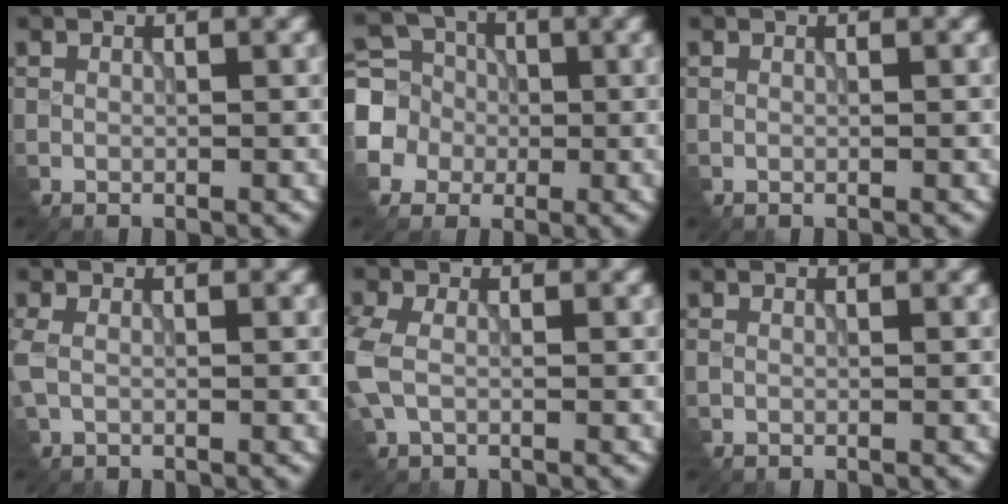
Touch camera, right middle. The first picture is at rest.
{"total": 5.3, "force": [-0.8, 4.9, 1.7], "torque": [-0.045, 0.001, -0.025]}
{"total": 0.0}
{"total": 1.8, "force": [0.0, 1.1, 1.5], "torque": [-0.049, 0.003, 0.000]}
{"total": 3.8, "force": [-0.2, 2.5, 2.8], "torque": [-0.095, -0.001, -0.009]}
{"total": 0.0}